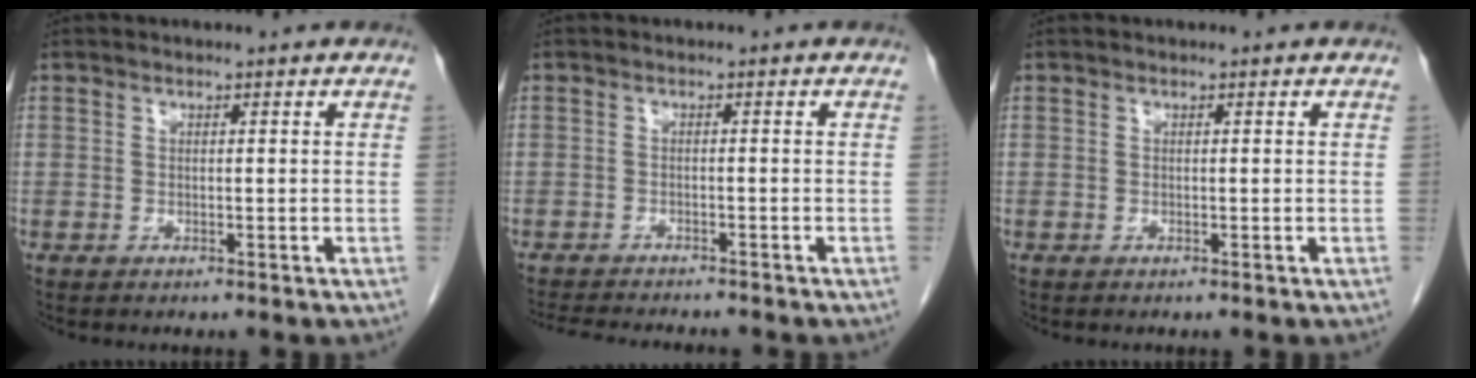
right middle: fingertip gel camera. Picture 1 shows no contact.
{"total": 8.6, "force": [-8.0, 1.3, 3.1], "torque": [-0.049, -0.012, -0.112]}
{"total": 0.0}